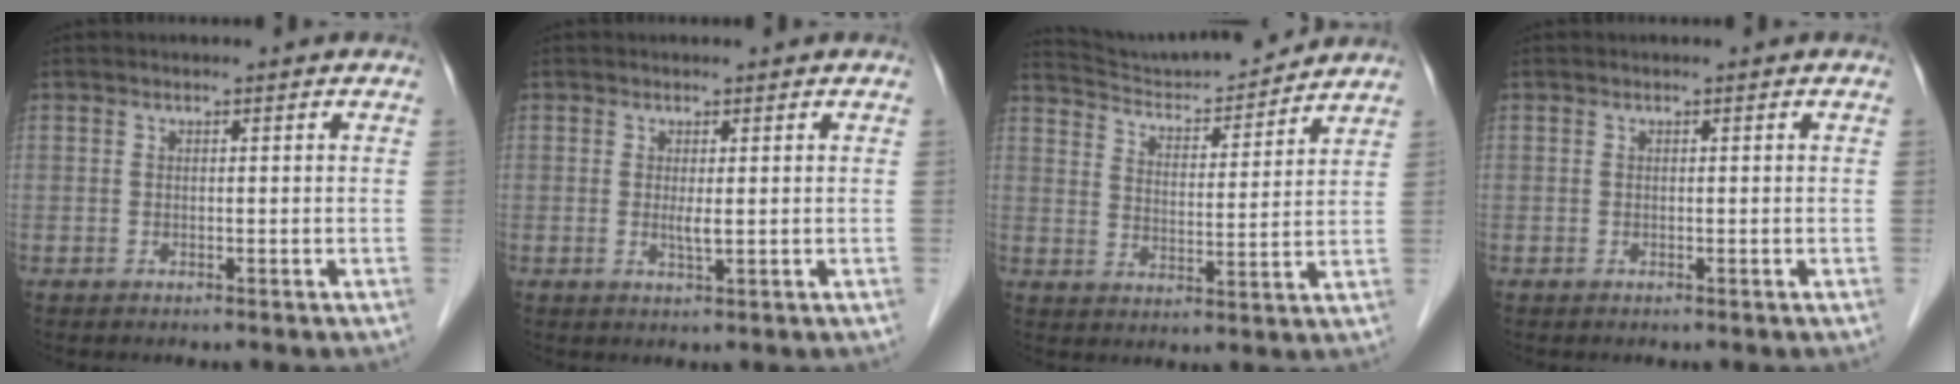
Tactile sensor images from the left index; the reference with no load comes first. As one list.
[{"total": 1.5, "force": [0.3, 0.1, 1.5], "torque": [-0.034, -0.003, 0.007]}, {"total": 14.4, "force": [13.8, 1.1, 4.0], "torque": [-0.069, 0.004, 0.215]}, {"total": 0.0}]